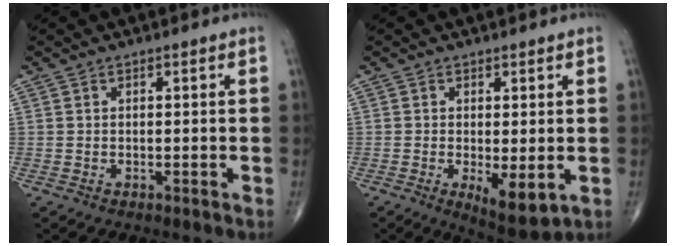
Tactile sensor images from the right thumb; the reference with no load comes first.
{"total": 7.1, "force": [-1.4, 2.4, 6.5], "torque": [-0.097, -0.023, -0.016]}